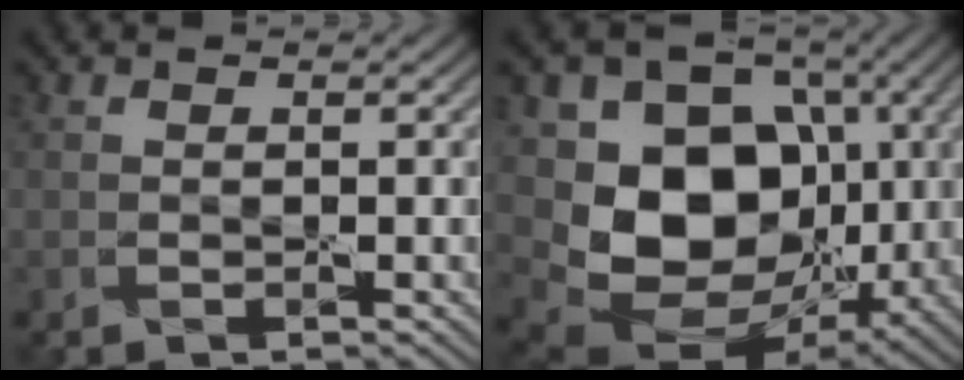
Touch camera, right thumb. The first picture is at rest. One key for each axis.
{"total": 13.7, "fx": -0.2, "fy": 10.9, "fz": 8.3, "tx": -0.148, "ty": -0.021, "tz": -0.006}